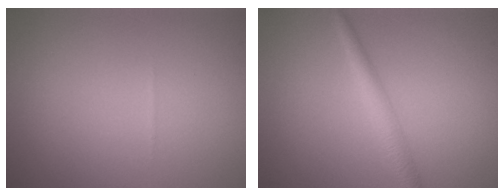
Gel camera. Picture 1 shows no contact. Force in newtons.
{"total": 2.2, "press": 2.2, "slide": 0.1}